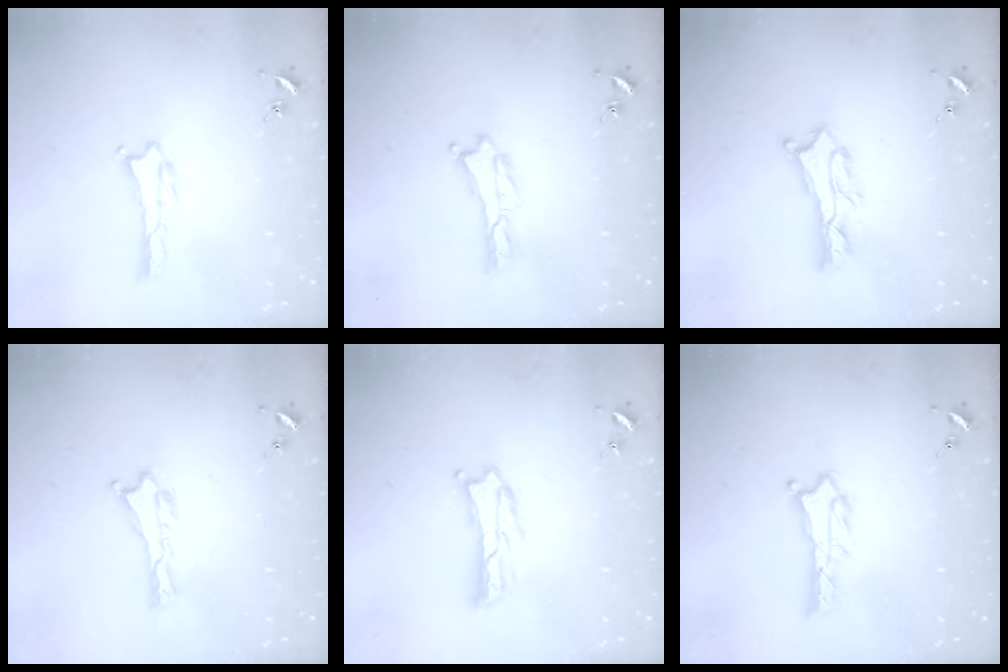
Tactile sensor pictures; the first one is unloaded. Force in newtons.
{"total": 0.0}
{"total": 2.6, "press": 2.6, "slide": 0.3}
{"total": 0.0}
{"total": 1.0, "press": 1.0, "slide": 0.2}
{"total": 1.3, "press": 1.2, "slide": 0.1}